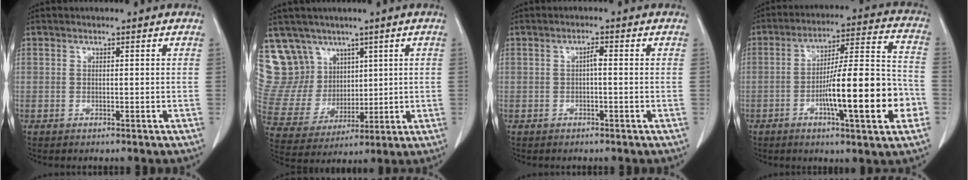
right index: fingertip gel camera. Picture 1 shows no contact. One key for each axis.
{"total": 13.7, "fx": 8.6, "fy": 10.4, "fz": 2.3, "tx": -0.071, "ty": 0.050, "tz": 0.195}
{"total": 1.4, "fx": -0.1, "fy": 0.3, "fz": 1.3, "tx": -0.024, "ty": 0.004, "tz": -0.001}
{"total": 18.0, "fx": -5.2, "fy": 1.9, "fz": 17.1, "tx": -0.261, "ty": 0.009, "tz": -0.077}